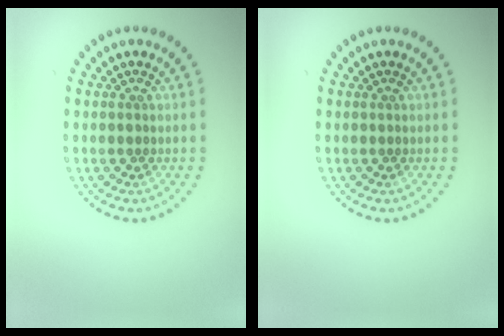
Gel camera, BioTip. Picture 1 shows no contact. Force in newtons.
{"total": 0.0}